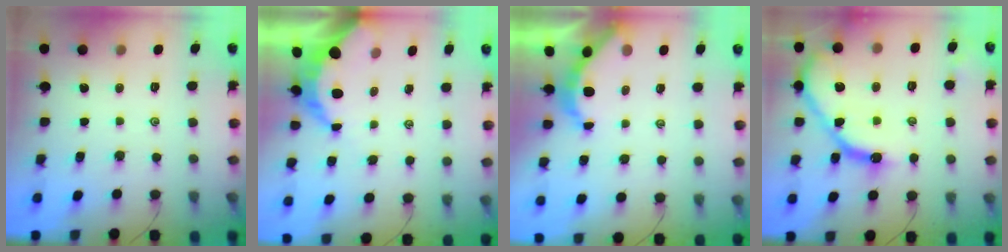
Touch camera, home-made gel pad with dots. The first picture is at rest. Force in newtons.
{"total": 6.6, "press": 6.6, "slide": 0.7}
{"total": 4.7, "press": 4.6, "slide": 0.5}
{"total": 14.3, "press": 14.3, "slide": 1.2}